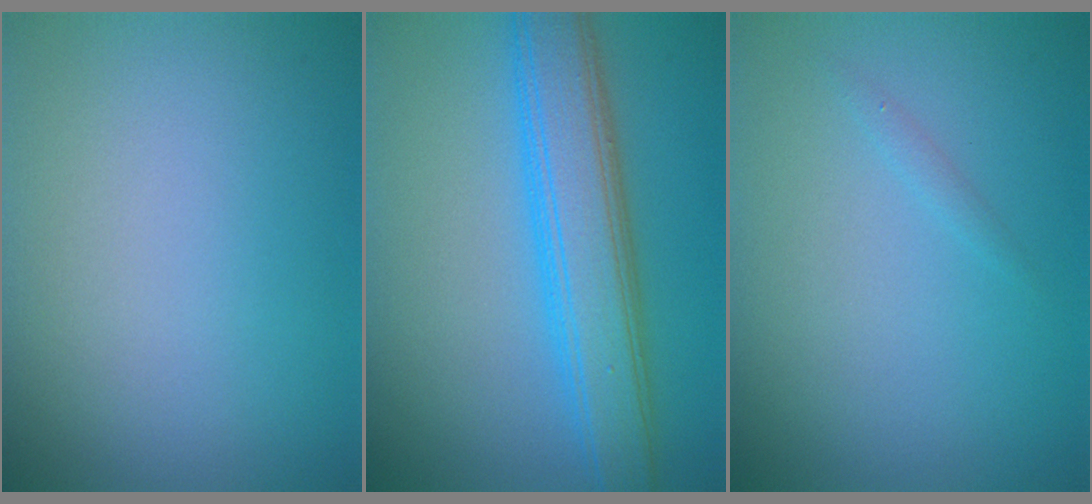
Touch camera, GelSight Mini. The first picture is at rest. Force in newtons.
{"total": 6.4, "press": 6.4, "slide": 0.2}
{"total": 0.5, "press": 0.5, "slide": 0.0}